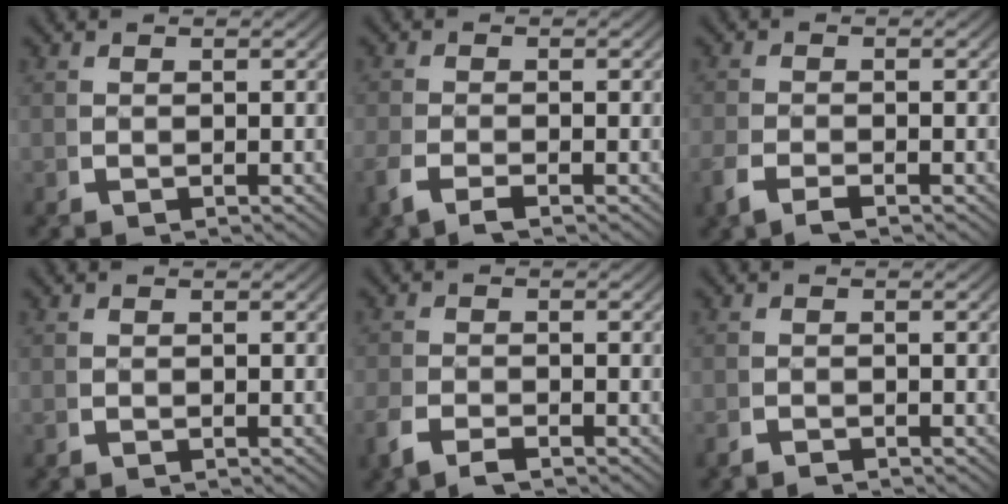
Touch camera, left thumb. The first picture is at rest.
{"total": 1.7, "force": [-1.1, 0.5, 1.3], "torque": [-0.034, -0.005, -0.022]}
{"total": 1.6, "force": [-1.1, 0.6, 1.0], "torque": [-0.026, -0.005, -0.025]}
{"total": 0.0}
{"total": 1.8, "force": [-1.4, 0.7, 0.9], "torque": [-0.023, -0.005, -0.030]}
{"total": 0.8, "force": [-0.8, 0.0, -0.1], "torque": [0.004, -0.006, -0.017]}